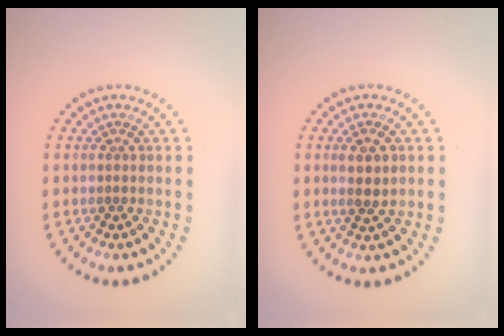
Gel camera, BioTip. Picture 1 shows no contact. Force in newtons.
{"total": 2.4, "press": 2.3, "slide": 0.9}